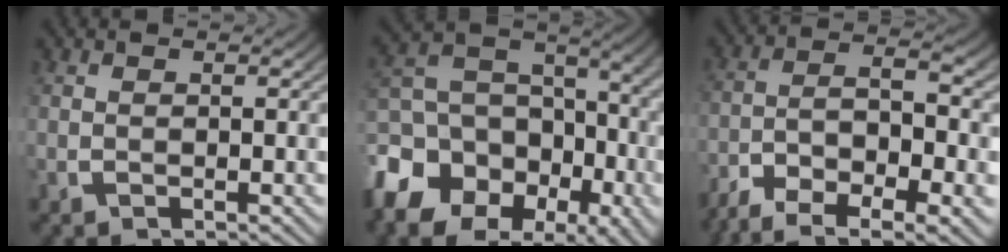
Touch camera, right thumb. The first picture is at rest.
{"total": 14.8, "force": [-4.3, 11.8, 7.9], "torque": [-0.159, -0.044, -0.062]}
{"total": 10.5, "force": [-5.6, 5.8, 6.8], "torque": [-0.127, -0.040, -0.078]}